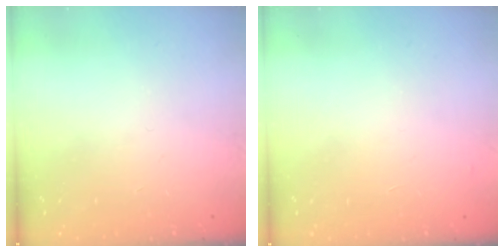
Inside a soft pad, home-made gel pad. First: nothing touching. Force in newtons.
{"total": 2.9, "press": 2.9, "slide": 0.1}